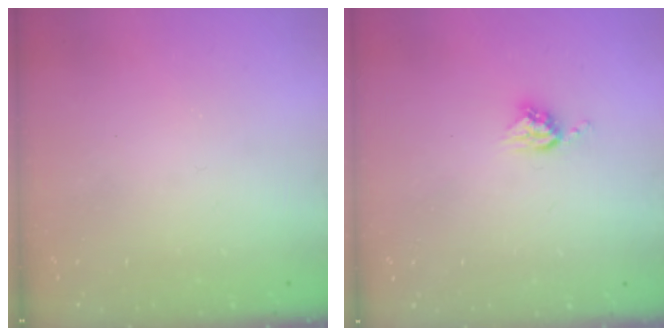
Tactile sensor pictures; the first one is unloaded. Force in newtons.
{"total": 5.2, "press": 5.2, "slide": 0.1}